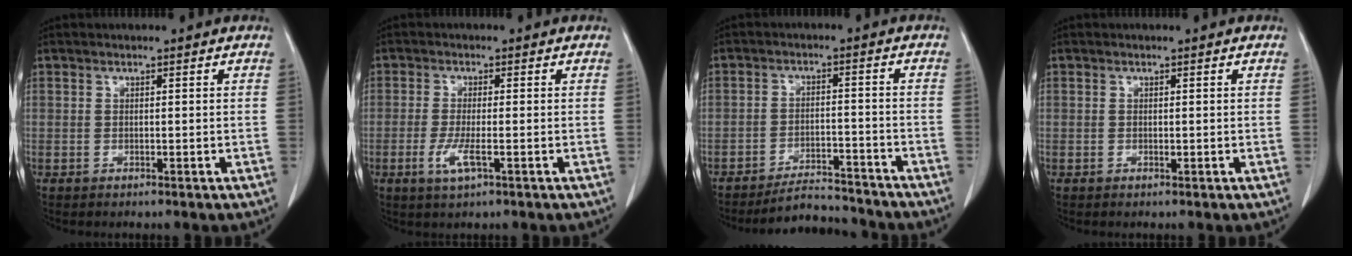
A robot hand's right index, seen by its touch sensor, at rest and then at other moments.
{"total": 3.9, "force": [-1.4, 0.6, 3.6], "torque": [-0.078, -0.006, -0.025]}
{"total": 7.8, "force": [-7.6, 1.2, 1.1], "torque": [-0.014, 0.006, -0.120]}
{"total": 0.0}